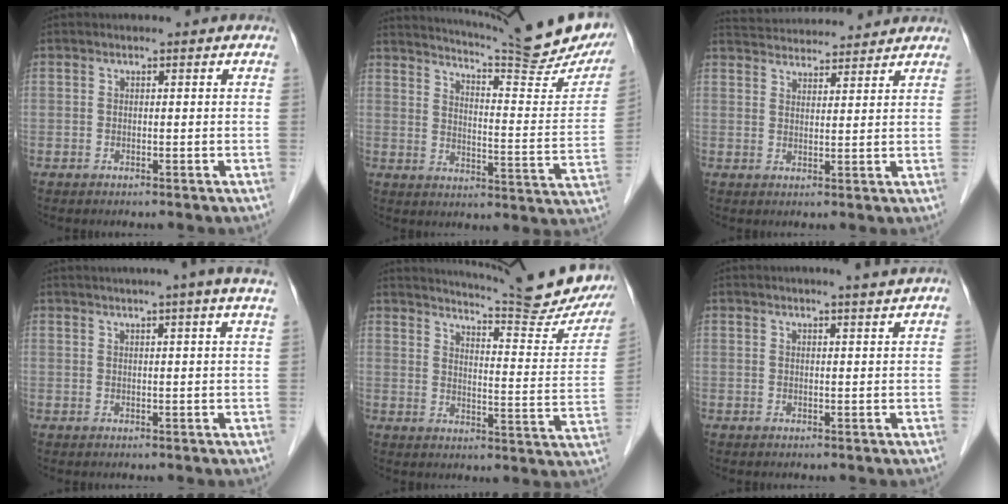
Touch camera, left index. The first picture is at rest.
{"total": 22.4, "force": [20.3, 1.3, 9.4], "torque": [-0.142, -0.071, 0.252]}
{"total": 11.7, "force": [11.3, 1.4, 2.7], "torque": [-0.049, 0.034, 0.164]}
{"total": 7.9, "force": [6.3, -1.6, 4.4], "torque": [-0.054, 0.019, 0.062]}
{"total": 21.3, "force": [19.6, 0.4, 8.5], "torque": [-0.125, -0.082, 0.235]}
{"total": 3.8, "force": [3.2, -0.8, 1.8], "torque": [-0.024, 0.004, 0.035]}